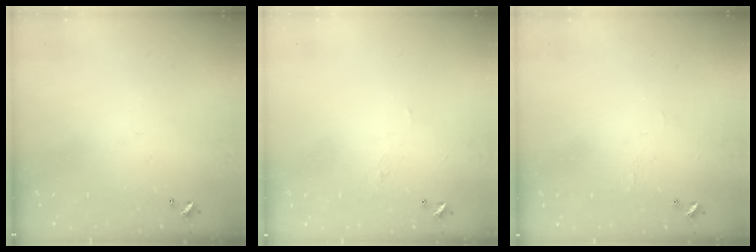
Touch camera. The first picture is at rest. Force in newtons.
{"total": 2.0, "press": 1.9, "slide": 0.5}
{"total": 0.9, "press": 0.7, "slide": 0.6}